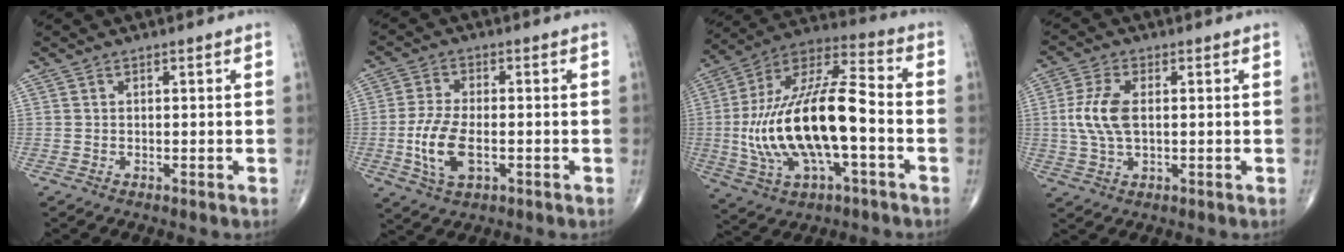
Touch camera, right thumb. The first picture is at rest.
{"total": 8.9, "force": [-2.0, 4.4, 7.4], "torque": [-0.157, 0.003, -0.035]}
{"total": 24.0, "force": [-3.6, 9.7, 21.7], "torque": [-0.428, 0.038, -0.057]}
{"total": 7.6, "force": [0.6, 3.9, 6.5], "torque": [-0.150, 0.003, 0.011]}